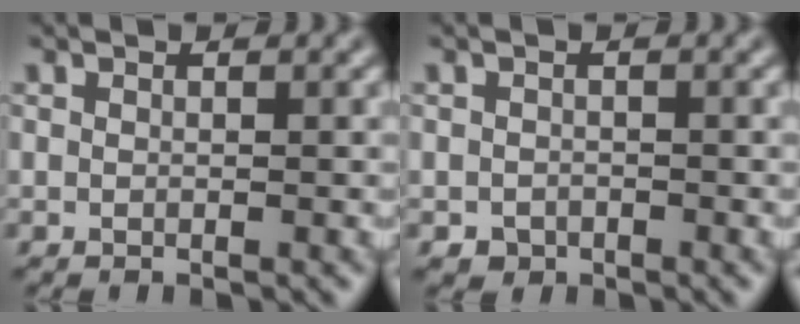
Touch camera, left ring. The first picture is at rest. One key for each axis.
{"total": 1.2, "fx": -0.7, "fy": 1.0, "fz": 0.3, "tx": 0.000, "ty": -0.004, "tz": -0.012}